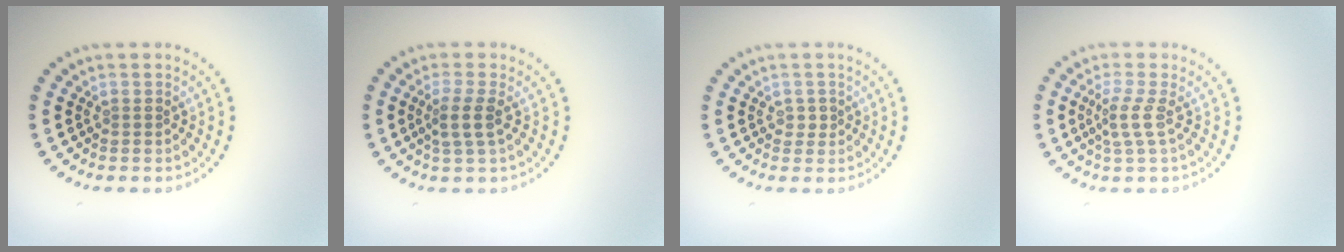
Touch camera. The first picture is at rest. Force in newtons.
{"total": 2.2, "press": 1.9, "slide": 1.2}
{"total": 1.0, "press": 0.9, "slide": 0.3}
{"total": 2.2, "press": 1.5, "slide": 1.7}